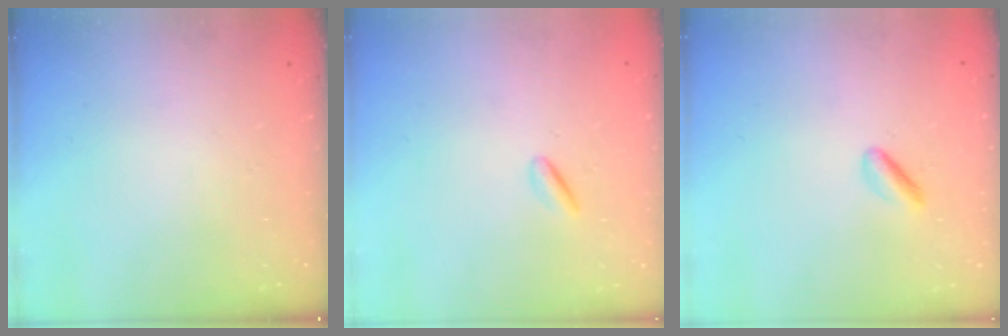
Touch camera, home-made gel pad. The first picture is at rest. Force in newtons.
{"total": 1.5, "press": 1.3, "slide": 0.7}
{"total": 1.8, "press": 1.6, "slide": 0.8}